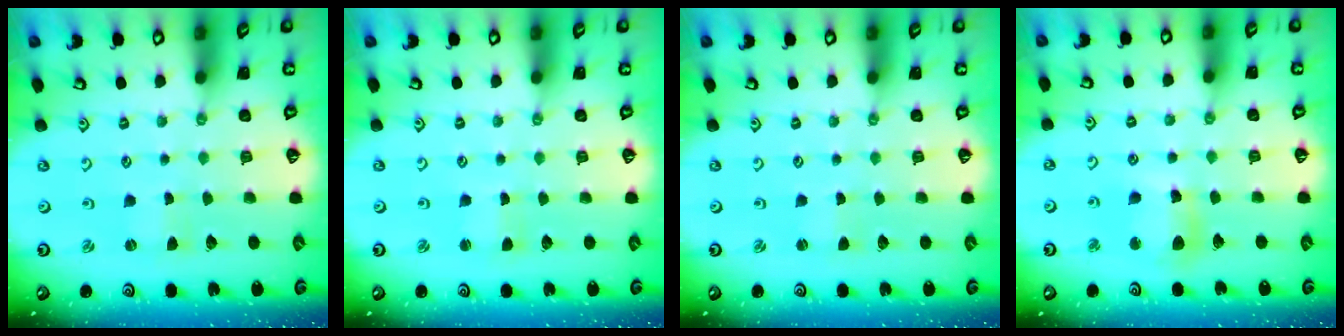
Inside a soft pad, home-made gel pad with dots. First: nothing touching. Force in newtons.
{"total": 1.6, "press": 1.6, "slide": 0.2}
{"total": 0.0}
{"total": 10.4, "press": 10.4, "slide": 1.2}